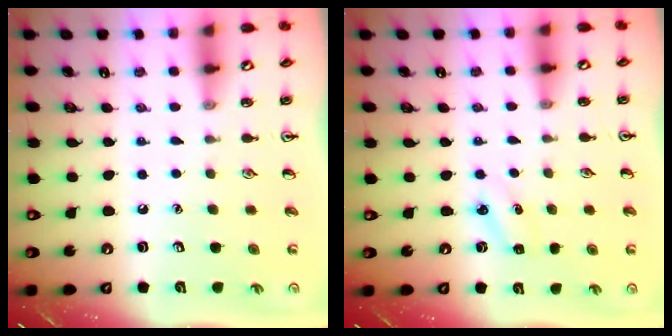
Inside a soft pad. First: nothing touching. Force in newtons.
{"total": 2.8, "press": 2.6, "slide": 1.0}